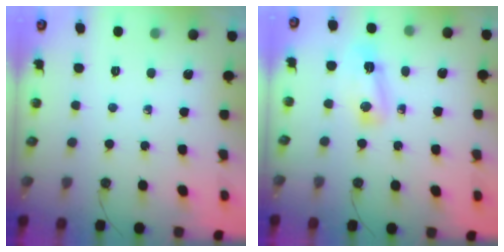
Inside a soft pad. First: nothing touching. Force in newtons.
{"total": 5.2, "press": 5.1, "slide": 0.7}